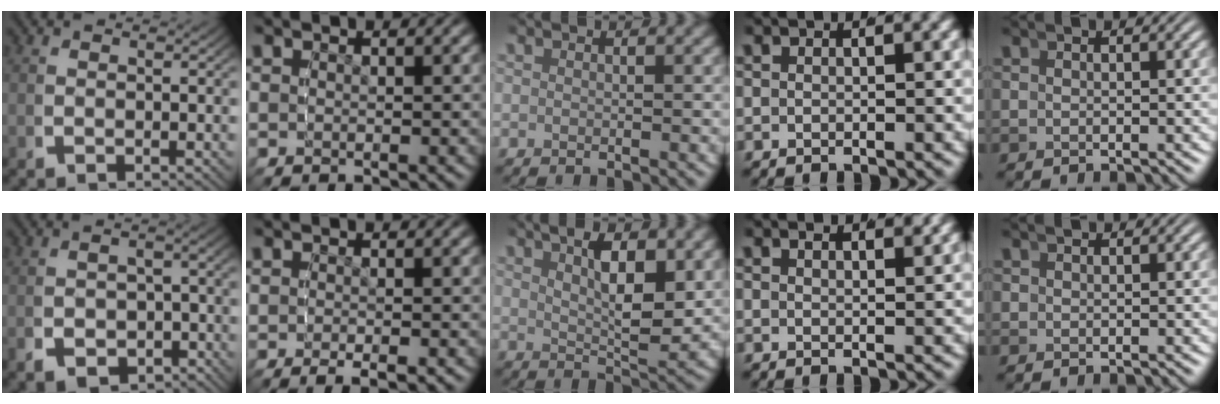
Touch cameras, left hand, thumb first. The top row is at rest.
{"thumb": {"total": 4.7, "force": [-2.1, 3.1, 2.8], "torque": [-0.045, -0.018, -0.025]}, "index": {"total": 1.2, "force": [-0.8, -0.3, 1.0], "torque": [-0.020, -0.001, -0.013]}, "middle": {"total": 6.6, "force": [3.0, 2.6, 5.3], "torque": [-0.077, -0.008, 0.052]}, "ring": {"total": 1.4, "force": [1.2, -0.2, 0.6], "torque": [-0.004, -0.006, 0.024]}, "little": {"total": 0.6, "force": [0.4, -0.3, -0.1], "torque": [0.011, -0.002, 0.012]}}